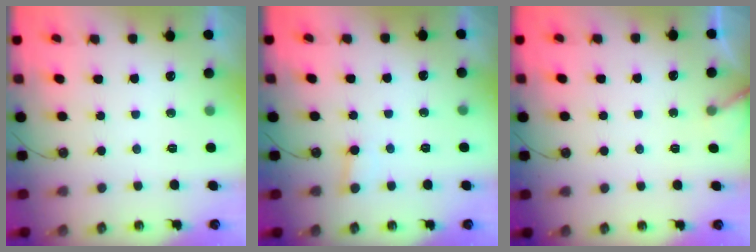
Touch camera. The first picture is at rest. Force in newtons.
{"total": 2.7, "press": 2.7, "slide": 0.2}
{"total": 4.0, "press": 4.0, "slide": 0.3}